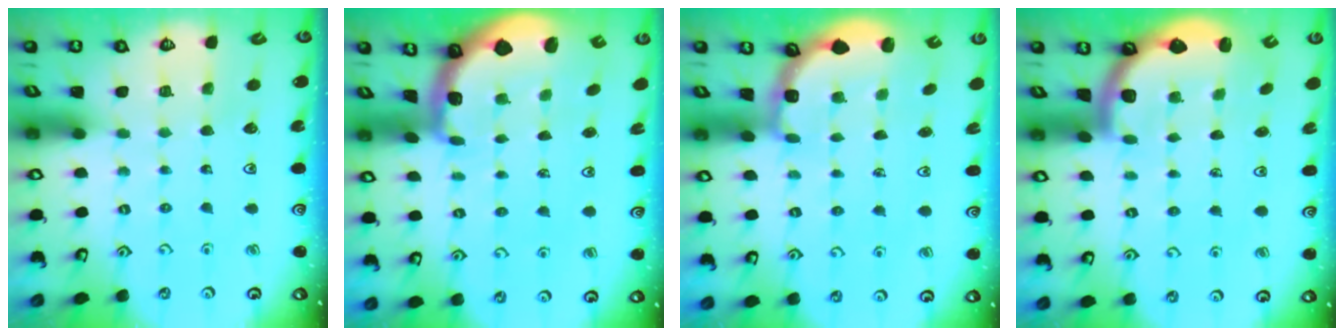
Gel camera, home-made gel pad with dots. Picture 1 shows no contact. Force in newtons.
{"total": 1.7, "press": 1.6, "slide": 0.4}
{"total": 2.8, "press": 2.2, "slide": 1.7}
{"total": 2.2, "press": 2.2, "slide": 0.3}